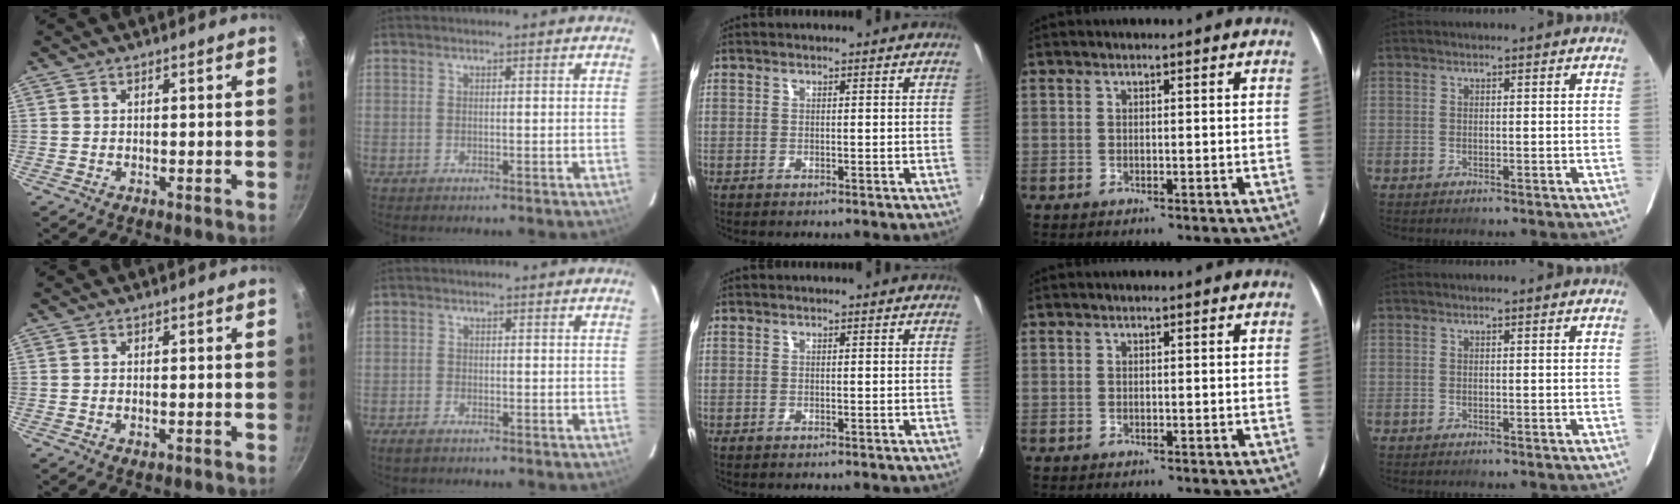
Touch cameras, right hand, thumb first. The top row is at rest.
{"thumb": {"total": 1.1, "force": [-0.3, 0.5, 1.0], "torque": [-0.017, -0.001, -0.005]}, "index": {"total": 1.9, "force": [-1.5, 0.8, 0.9], "torque": [-0.024, -0.005, -0.032]}}